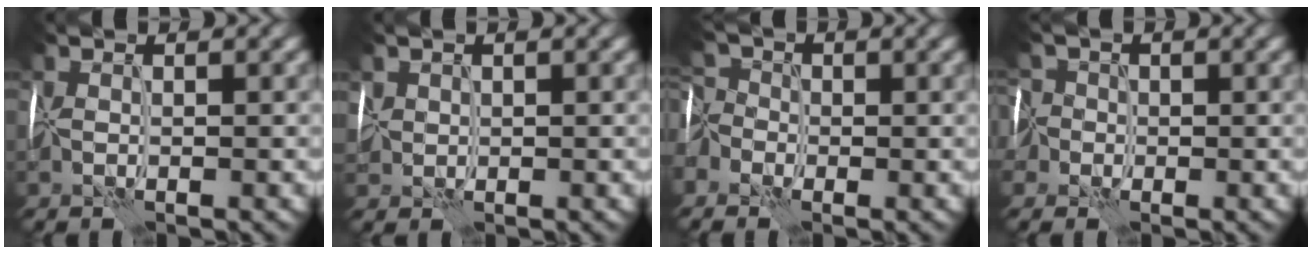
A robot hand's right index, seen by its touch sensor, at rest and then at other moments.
{"total": 1.2, "force": [0.4, 1.1, 0.3], "torque": [-0.014, 0.002, 0.008]}
{"total": 5.9, "force": [-2.2, 4.3, 3.3], "torque": [-0.080, 0.009, -0.054]}
{"total": 5.8, "force": [-0.1, 4.8, 3.2], "torque": [-0.059, 0.028, -0.044]}